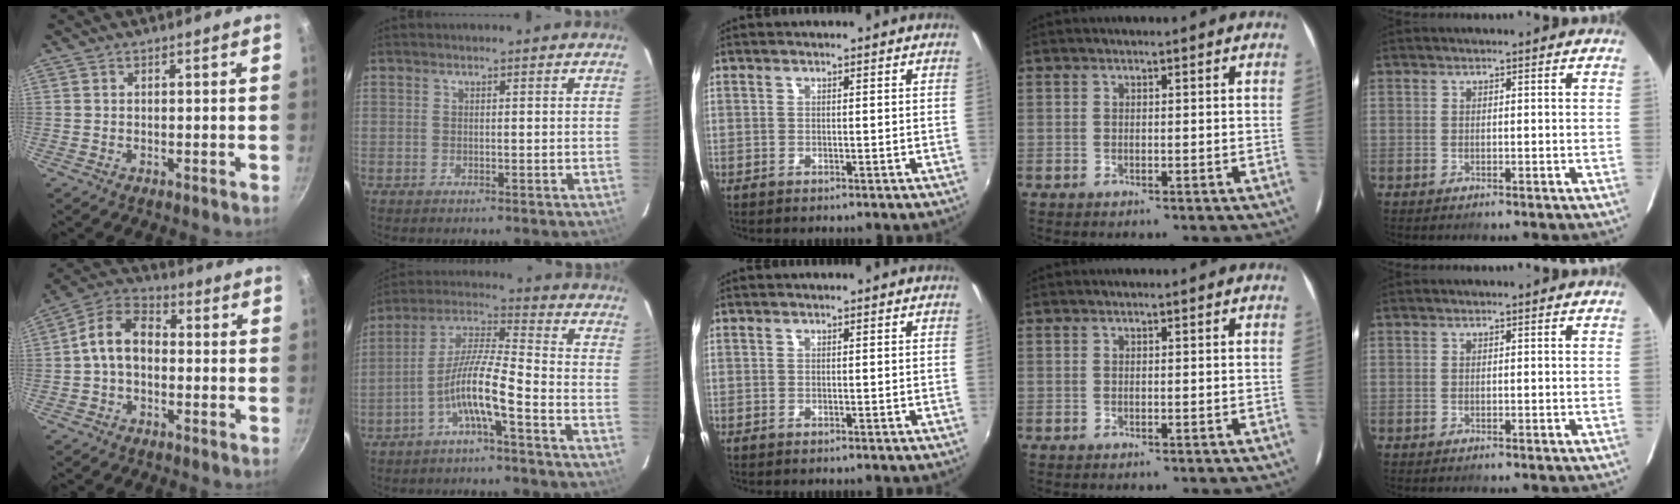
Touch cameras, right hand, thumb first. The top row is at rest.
{"thumb": {"total": 9.2, "force": [-0.5, 6.4, 6.6], "torque": [-0.099, 0.034, -0.028]}, "index": {"total": 9.3, "force": [-4.6, 0.6, 8.0], "torque": [-0.177, 0.011, -0.089]}}